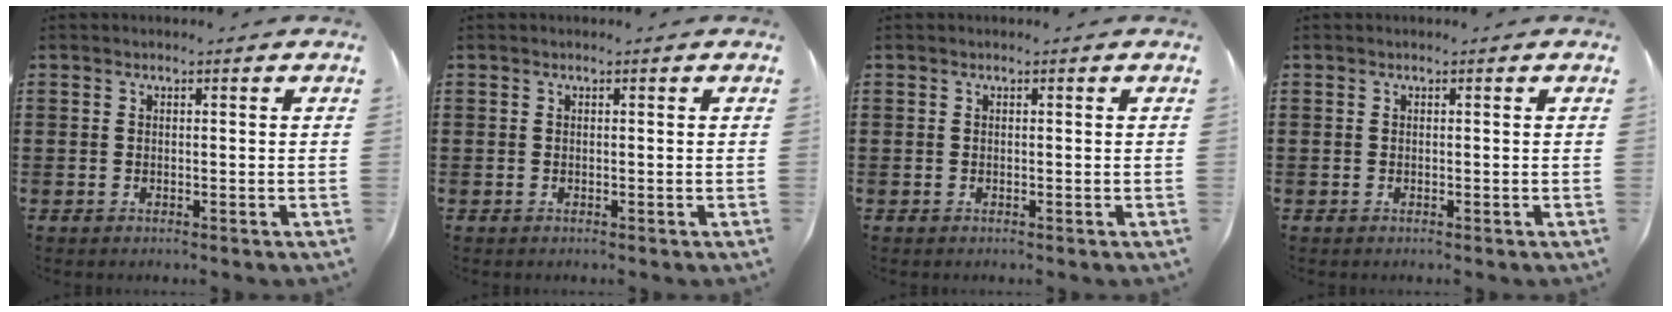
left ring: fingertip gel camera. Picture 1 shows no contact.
{"total": 0.0}
{"total": 0.0}
{"total": 0.0}